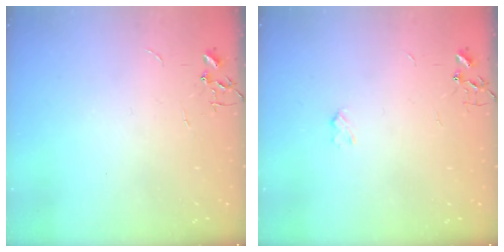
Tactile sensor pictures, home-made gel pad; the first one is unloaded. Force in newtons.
{"total": 2.4, "press": 2.4, "slide": 0.4}